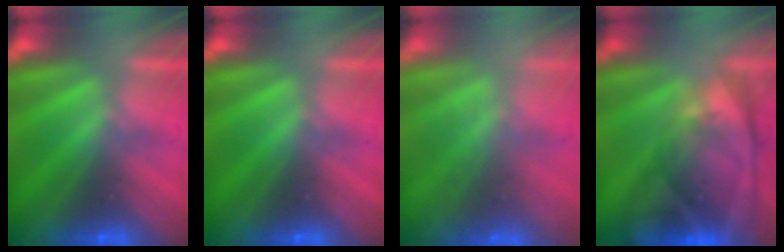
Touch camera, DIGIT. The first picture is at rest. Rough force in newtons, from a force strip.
{"total": 0.0}
{"total": 1.7}
{"total": 8.0}